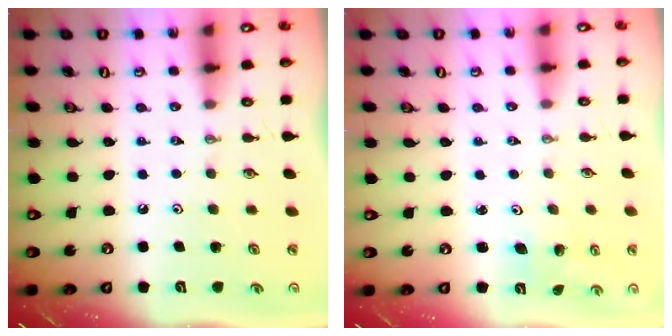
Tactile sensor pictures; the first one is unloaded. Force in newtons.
{"total": 2.0, "press": 2.0, "slide": 0.1}